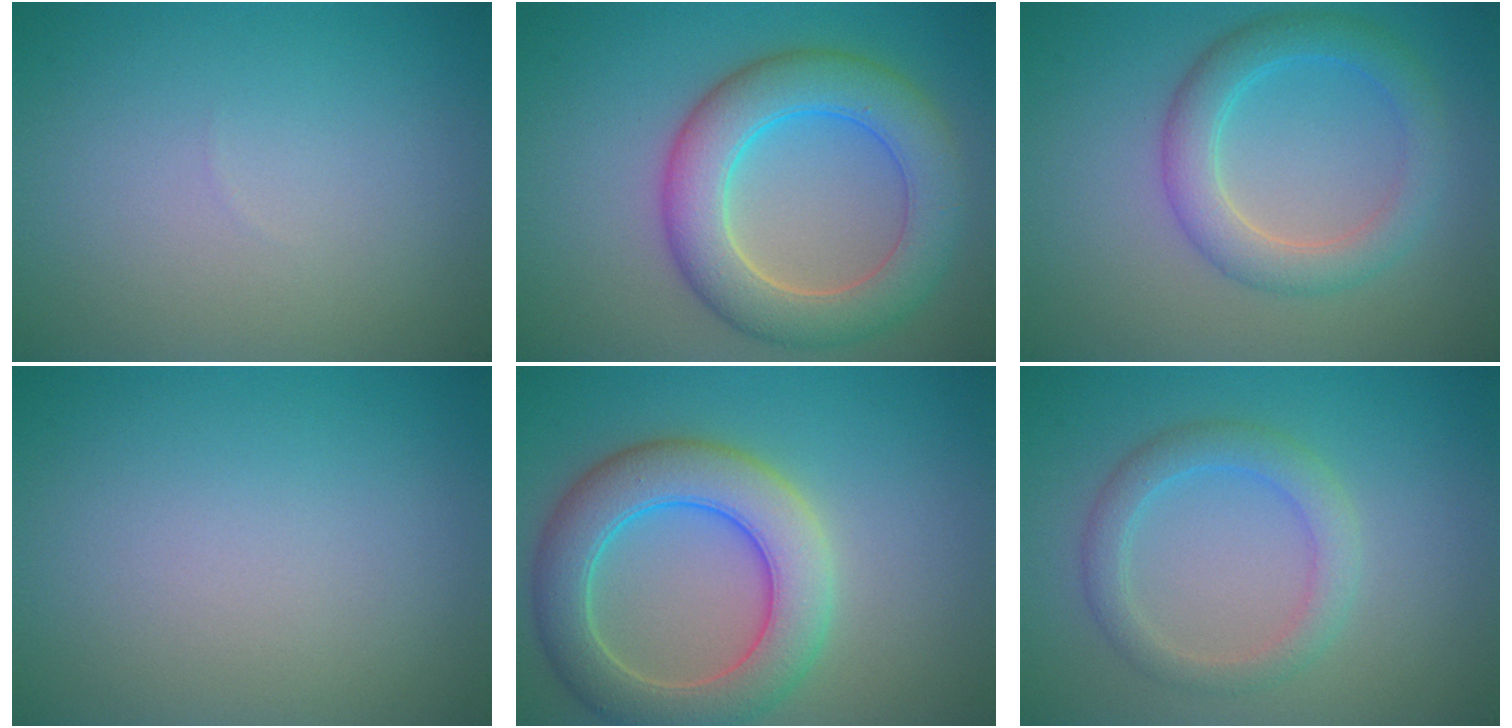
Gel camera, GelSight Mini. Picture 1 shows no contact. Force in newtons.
{"total": 7.4, "press": 7.4, "slide": 0.1}
{"total": 4.1, "press": 4.0, "slide": 0.3}
{"total": 0.0}
{"total": 7.1, "press": 7.1, "slide": 0.5}
{"total": 2.9, "press": 2.9, "slide": 0.4}